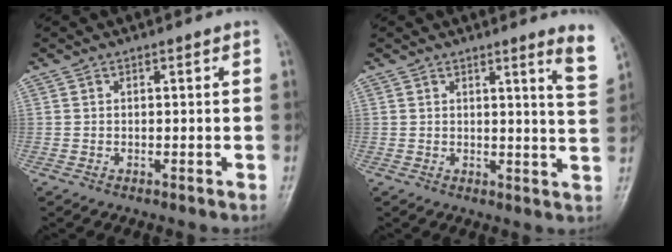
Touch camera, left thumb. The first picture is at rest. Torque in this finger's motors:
{"motor_torque": [0.20, 0.11, -0.11, -0.04, 0.06]}